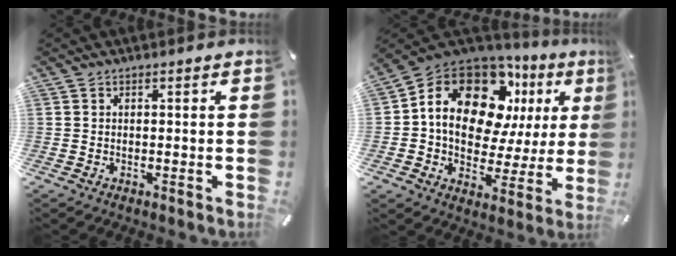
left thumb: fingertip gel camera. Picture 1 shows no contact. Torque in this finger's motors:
{"motor_torque": [2.51, 2.50, 1.27, -0.82, 0.63]}